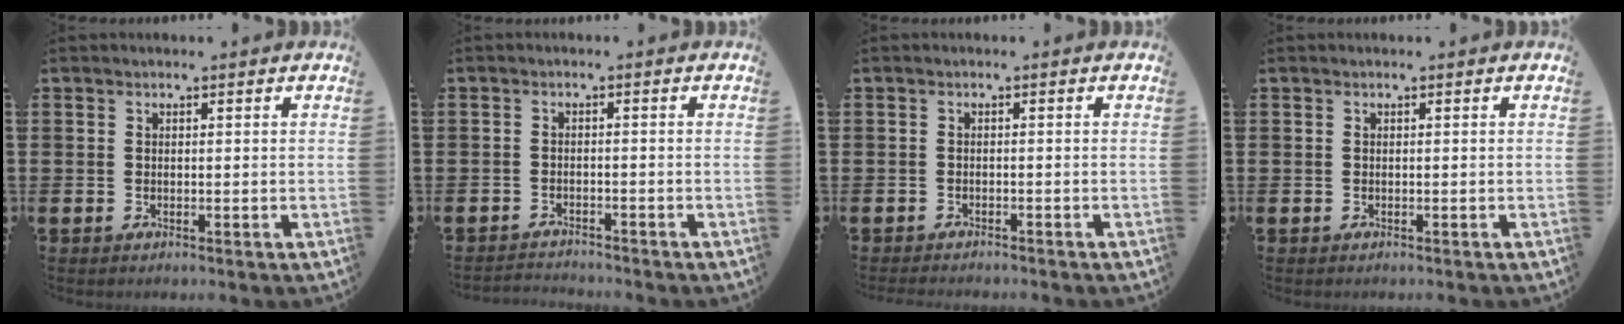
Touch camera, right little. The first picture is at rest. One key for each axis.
{"total": 1.6, "fx": -1.6, "fy": 0.0, "fz": -0.2, "tx": -0.003, "ty": 0.003, "tz": -0.035}
{"total": 0.8, "fx": -0.8, "fy": 0.0, "fz": 0.0, "tx": -0.002, "ty": -0.001, "tz": -0.017}
{"total": 0.0}